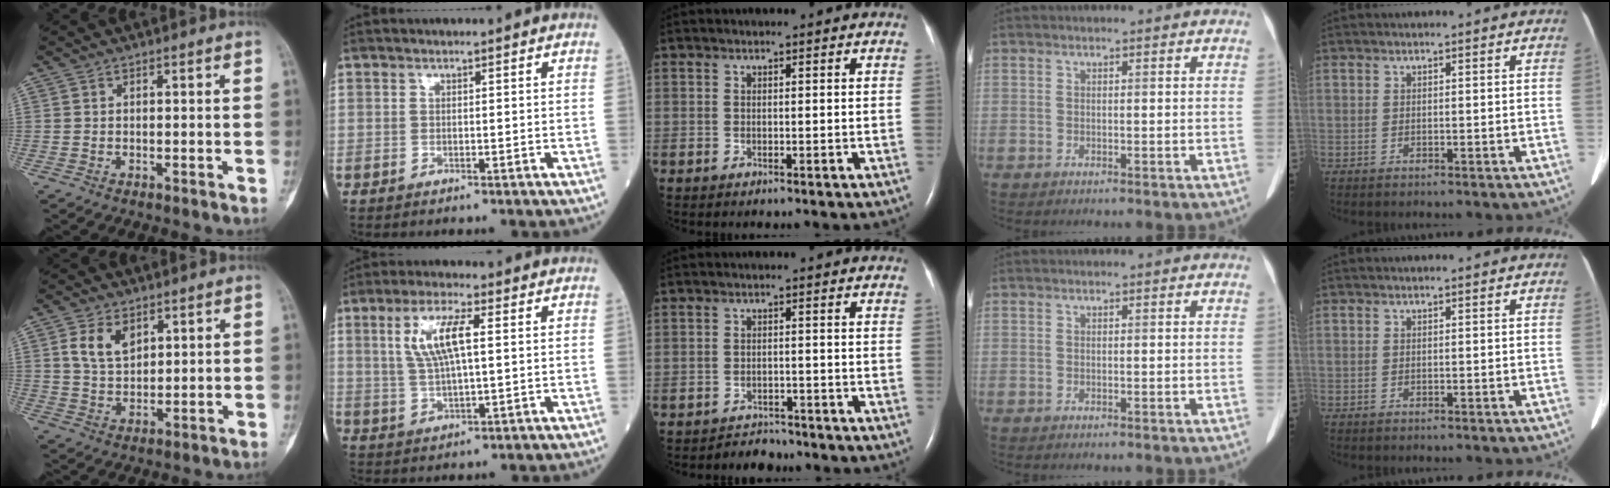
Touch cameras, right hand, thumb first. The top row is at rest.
{"thumb": {"total": 6.6, "force": [2.9, 4.1, 4.2], "torque": [-0.066, -0.014, 0.060]}, "index": {"total": 7.9, "force": [2.1, 1.6, 7.4], "torque": [-0.155, 0.009, 0.044]}, "middle": {"total": 2.7, "force": [-2.4, 0.9, -0.7], "torque": [0.008, -0.002, -0.037]}}